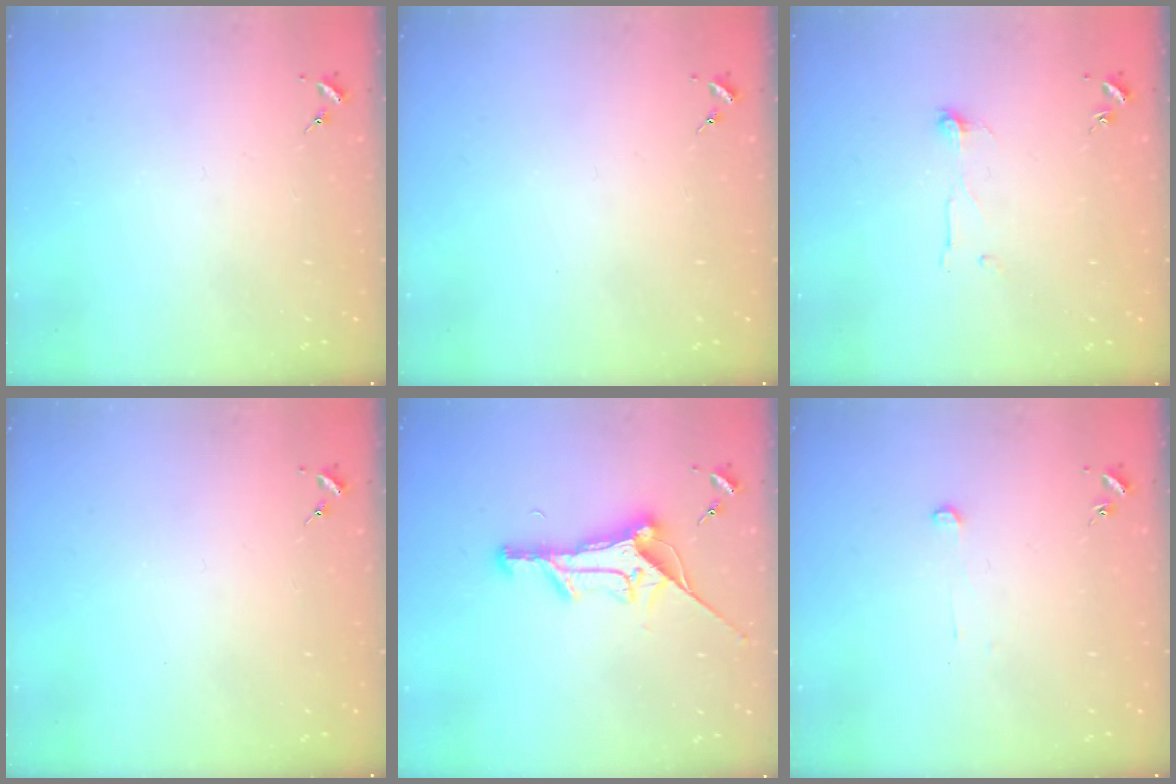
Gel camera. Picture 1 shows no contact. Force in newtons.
{"total": 0.0}
{"total": 4.0, "press": 4.0, "slide": 0.3}
{"total": 0.0}
{"total": 18.0, "press": 18.0, "slide": 0.5}
{"total": 2.9, "press": 2.9, "slide": 0.2}